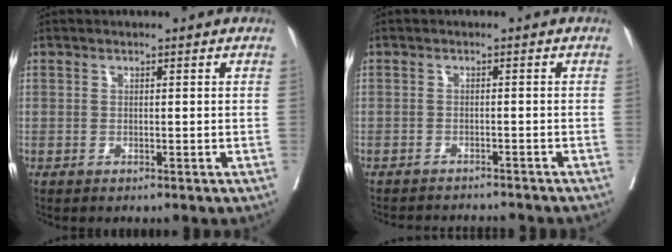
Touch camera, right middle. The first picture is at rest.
{"total": 8.6, "force": [-8.3, 0.7, 2.2], "torque": [-0.022, -0.006, -0.105]}